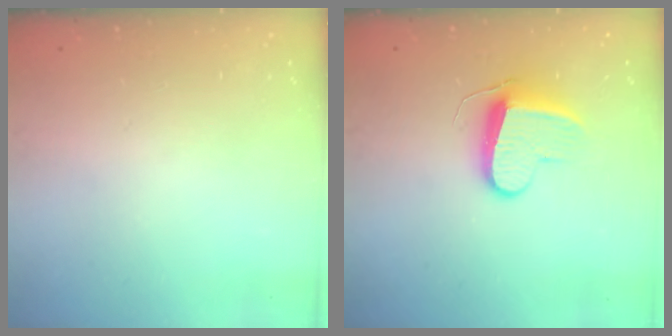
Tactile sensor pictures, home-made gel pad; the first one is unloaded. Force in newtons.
{"total": 9.0, "press": 9.0, "slide": 0.6}